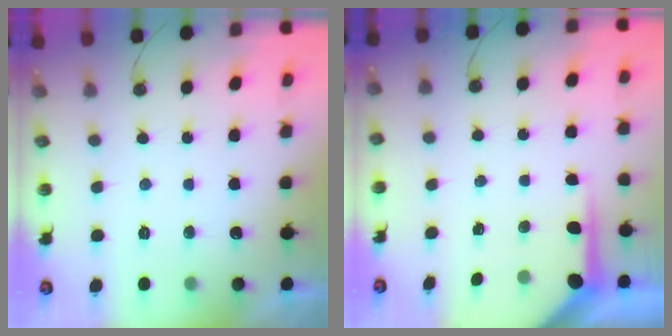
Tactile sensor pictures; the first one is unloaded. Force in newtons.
{"total": 5.3, "press": 5.3, "slide": 0.4}